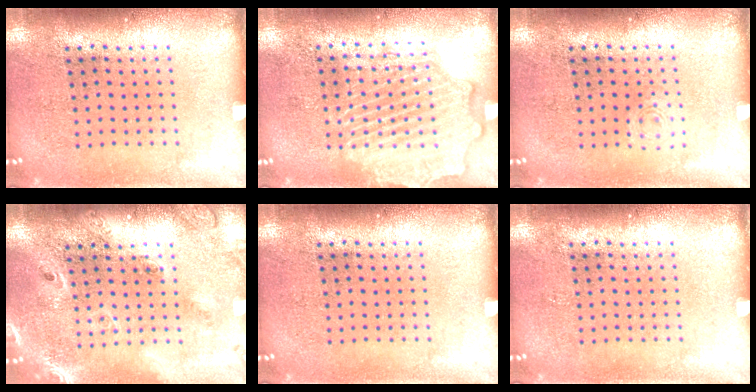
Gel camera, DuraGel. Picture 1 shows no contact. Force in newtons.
{"total": 2.5, "press": 2.4, "slide": 0.3}
{"total": 0.6, "press": 0.6, "slide": 0.1}
{"total": 2.0, "press": 1.7, "slide": 1.0}
{"total": 0.0}
{"total": 0.0}